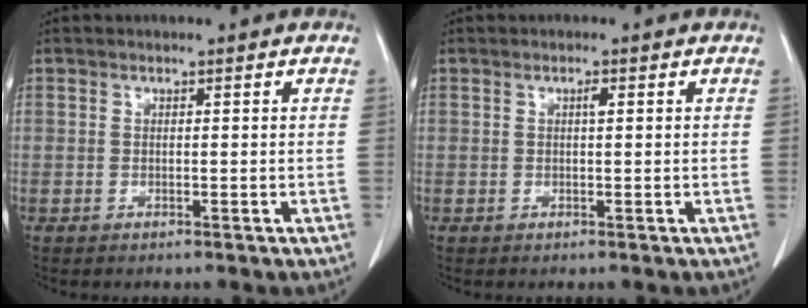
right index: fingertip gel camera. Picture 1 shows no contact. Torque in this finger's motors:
{"motor_torque": [0.13, 0.09, 0.02, 0.01]}